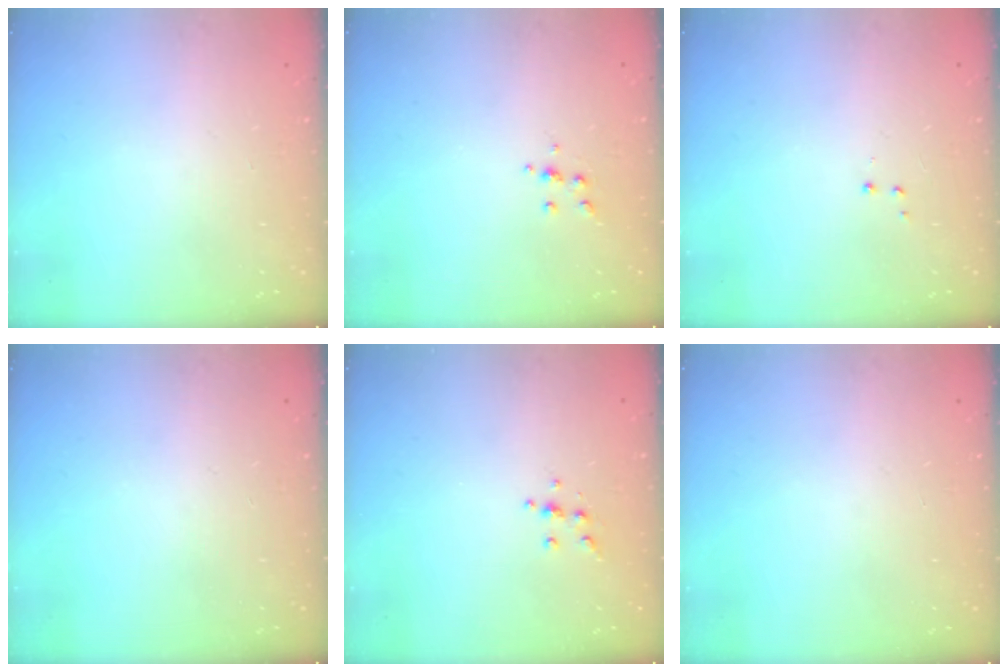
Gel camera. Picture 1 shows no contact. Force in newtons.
{"total": 4.0, "press": 3.9, "slide": 0.9}
{"total": 2.8, "press": 2.7, "slide": 0.5}
{"total": 0.0}
{"total": 4.2, "press": 4.2, "slide": 0.4}
{"total": 0.0}